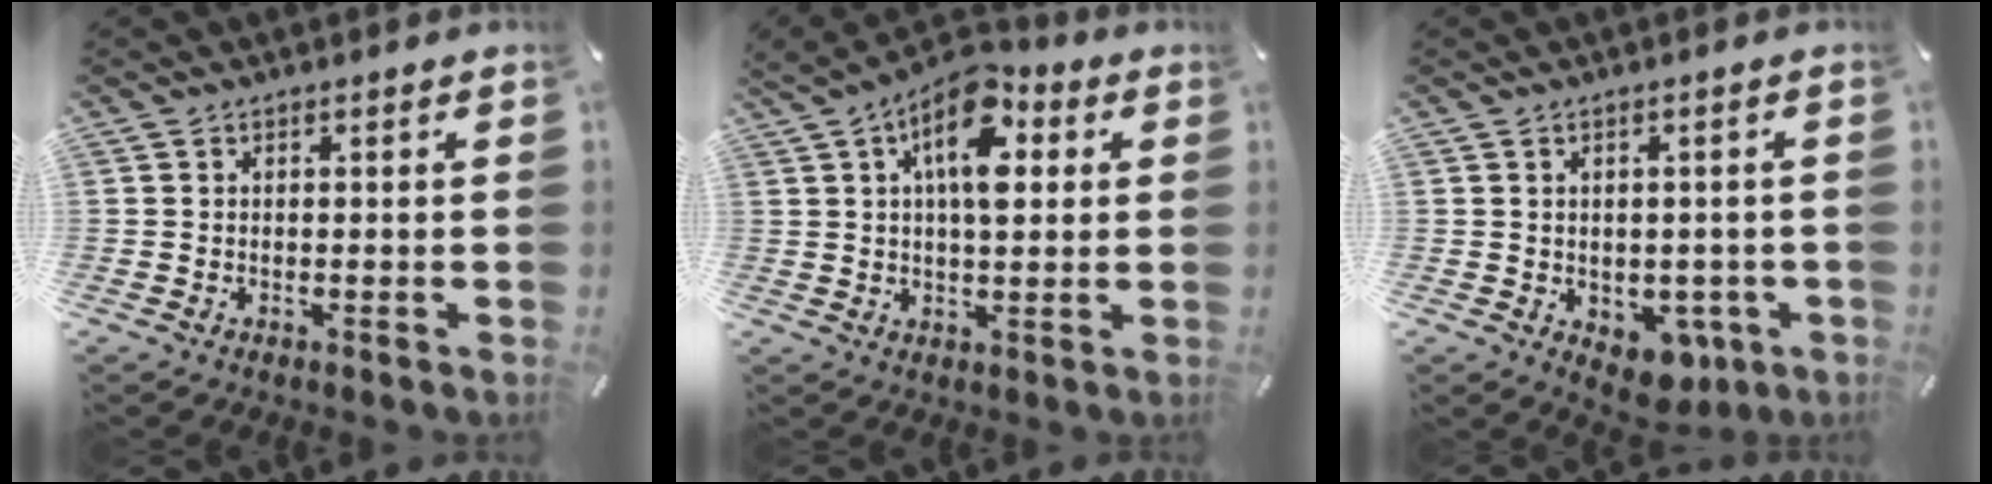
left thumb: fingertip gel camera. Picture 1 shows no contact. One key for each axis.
{"total": 12.9, "fx": 5.1, "fy": 6.6, "fz": 9.8, "tx": -0.152, "ty": -0.012, "tz": 0.089}
{"total": 4.8, "fx": -1.5, "fy": 3.8, "fz": 2.5, "tx": -0.015, "ty": 0.006, "tz": -0.024}